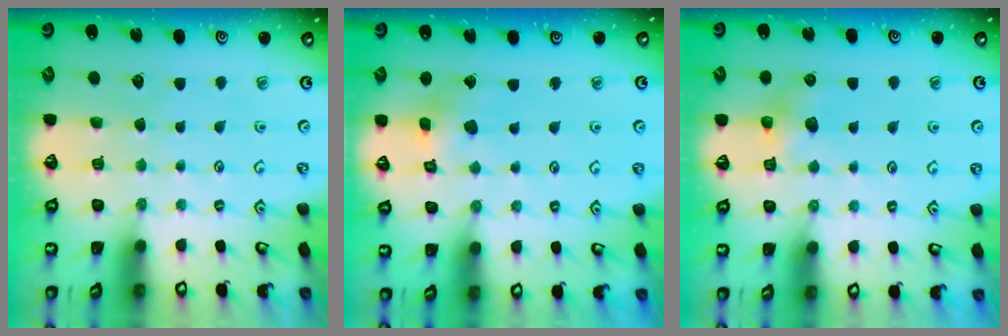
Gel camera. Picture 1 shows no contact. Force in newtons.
{"total": 8.5, "press": 8.4, "slide": 0.9}
{"total": 5.8, "press": 5.8, "slide": 0.4}